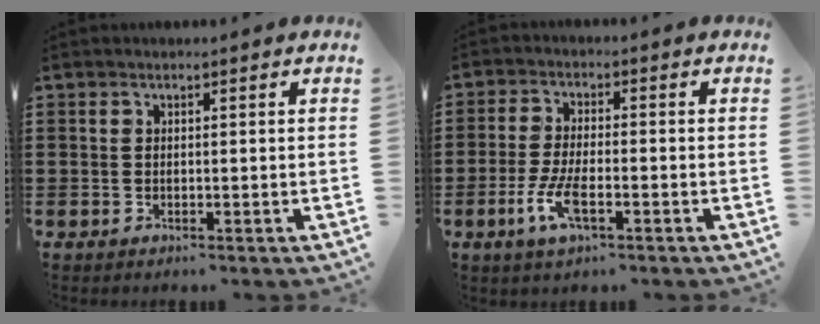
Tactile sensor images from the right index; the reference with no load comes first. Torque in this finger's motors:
{"motor_torque": [2.14, 0.00, 0.29, 0.19]}